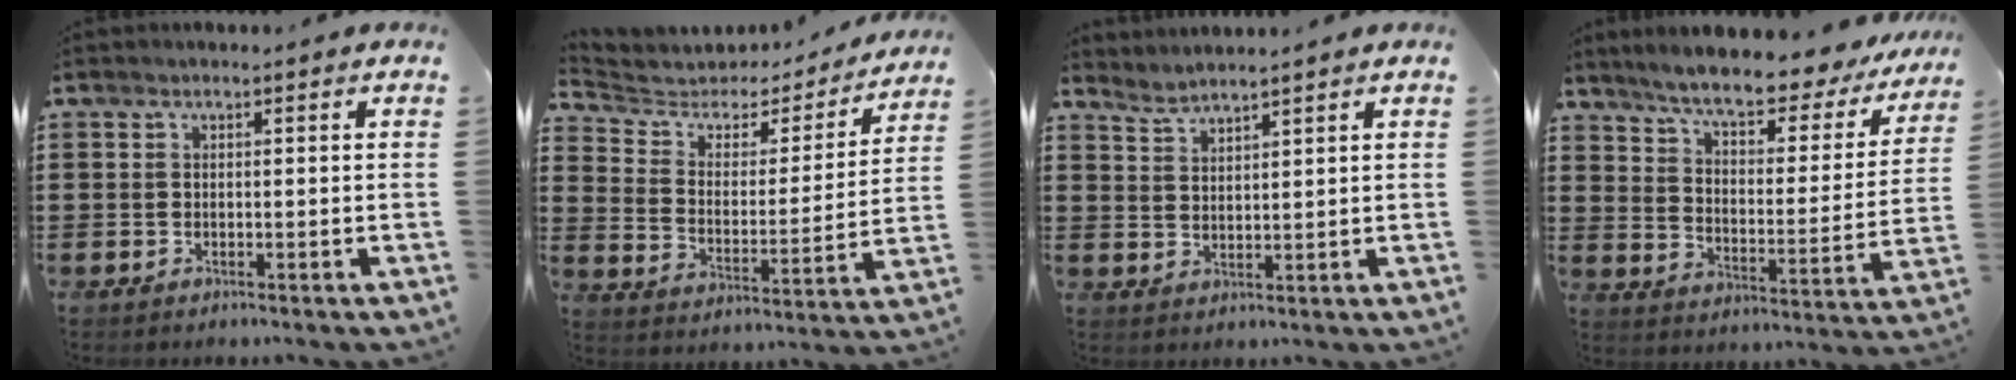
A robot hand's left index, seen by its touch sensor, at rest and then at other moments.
{"total": 3.9, "force": [3.0, 2.4, 0.7], "torque": [-0.041, -0.021, 0.045]}
{"total": 2.2, "force": [2.2, -0.2, 0.0], "torque": [-0.008, -0.008, 0.042]}
{"total": 7.4, "force": [6.4, 0.5, 3.7], "torque": [-0.091, -0.040, 0.101]}